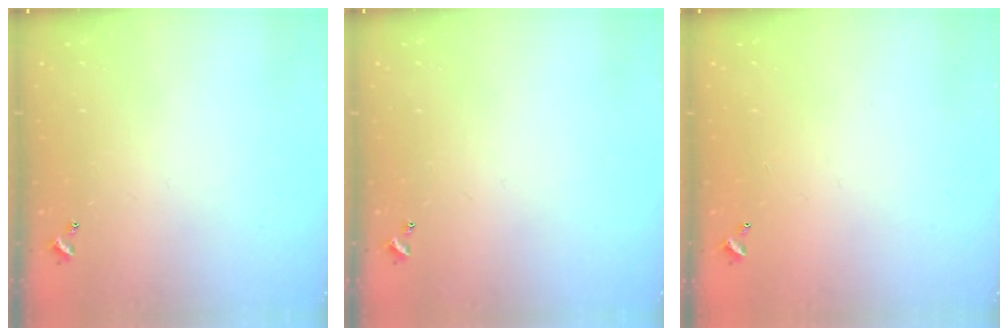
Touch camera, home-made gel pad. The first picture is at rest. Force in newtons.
{"total": 0.0}
{"total": 2.9, "press": 2.9, "slide": 0.1}